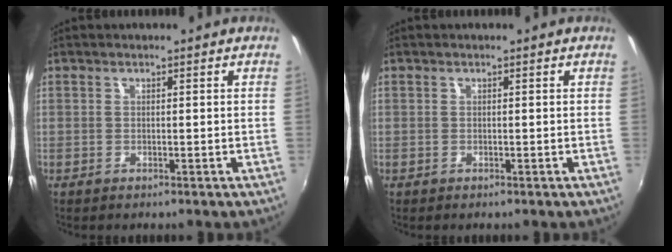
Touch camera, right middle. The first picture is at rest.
{"total": 0.0}